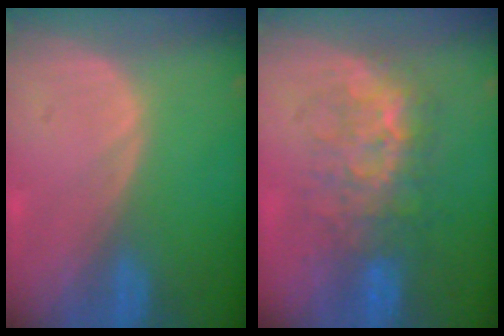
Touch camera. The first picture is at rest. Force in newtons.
{"total": 7.7, "press": 7.5, "slide": 1.4}